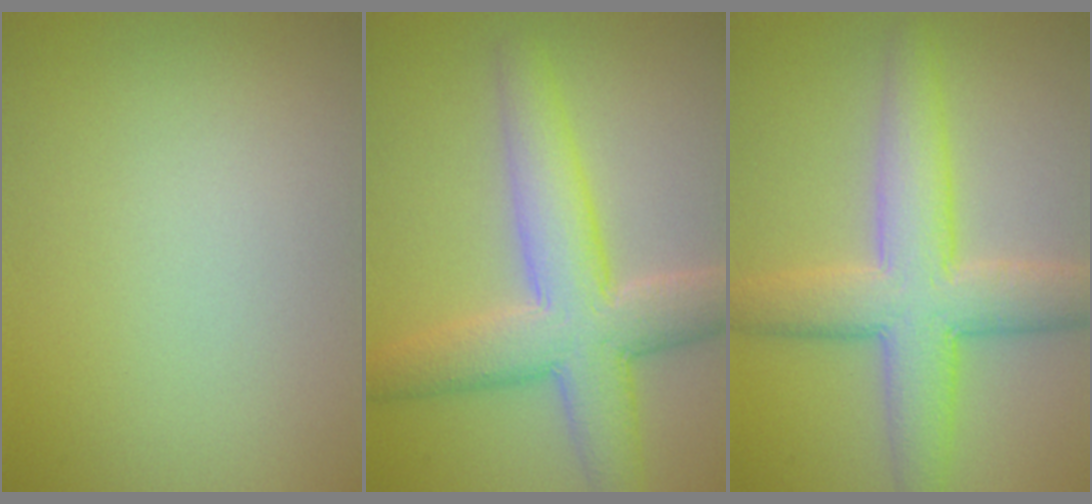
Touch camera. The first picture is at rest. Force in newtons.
{"total": 7.5, "press": 7.5, "slide": 0.4}
{"total": 7.3, "press": 7.3, "slide": 0.3}